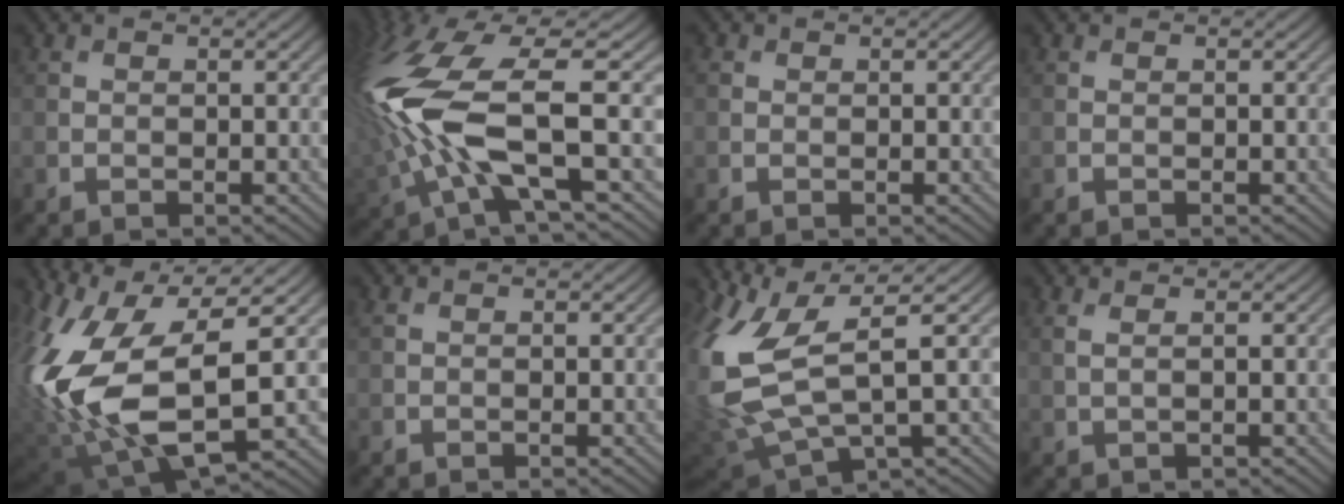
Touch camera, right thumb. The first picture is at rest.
{"total": 14.9, "force": [-0.1, 5.6, 13.8], "torque": [-0.340, -0.006, -0.004]}
{"total": 0.6, "force": [0.2, 0.5, 0.2], "torque": [-0.004, 0.000, 0.002]}
{"total": 0.0}
{"total": 18.0, "force": [-0.5, 9.2, 15.4], "torque": [-0.359, -0.020, 0.005]}
{"total": 0.5, "force": [0.3, 0.3, 0.4], "torque": [-0.013, 0.004, 0.006]}
{"total": 12.4, "force": [1.6, 5.0, 11.3], "torque": [-0.284, -0.013, 0.043]}
{"total": 1.4, "force": [0.7, 0.2, 1.1], "torque": [-0.025, -0.001, 0.012]}